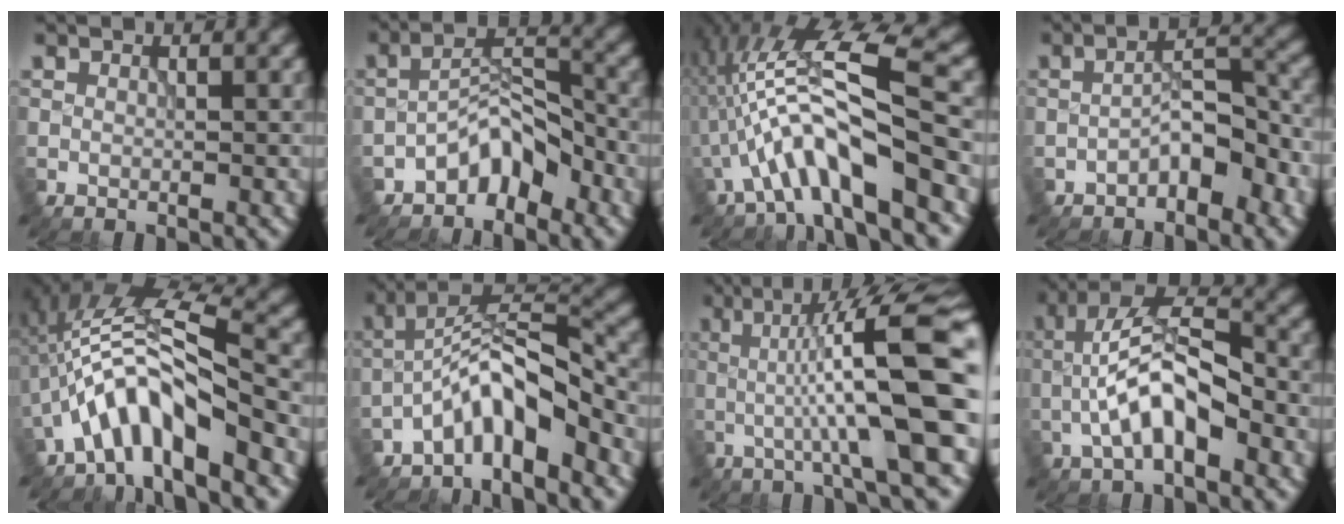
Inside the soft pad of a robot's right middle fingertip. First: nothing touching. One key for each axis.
{"total": 4.1, "fx": -2.9, "fy": 1.7, "fz": 2.4, "tx": -0.027, "ty": 0.024, "tz": -0.056}
{"total": 8.9, "fx": -3.4, "fy": 1.9, "fz": 8.0, "tx": -0.146, "ty": 0.020, "tz": -0.065}
{"total": 4.1, "fx": -2.3, "fy": 1.6, "fz": 3.0, "tx": -0.041, "ty": 0.021, "tz": -0.041}
{"total": 6.9, "fx": -3.5, "fy": 1.8, "fz": 5.7, "tx": -0.101, "ty": 0.021, "tz": -0.067}
{"total": 5.8, "fx": -3.8, "fy": 1.7, "fz": 4.1, "tx": -0.067, "ty": 0.020, "tz": -0.076}
{"total": 14.1, "fx": 0.3, "fy": 2.6, "fz": 13.9, "tx": -0.183, "ty": 0.026, "tz": 0.001}
{"total": 7.1, "fx": -2.0, "fy": 2.8, "fz": 6.1, "tx": -0.119, "ty": 0.020, "tz": -0.044}